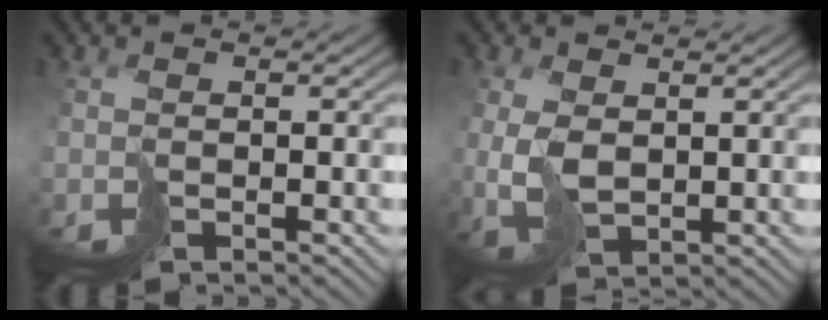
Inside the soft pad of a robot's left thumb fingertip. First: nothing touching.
{"total": 3.6, "force": [0.7, 2.3, 2.6], "torque": [-0.080, -0.006, 0.023]}